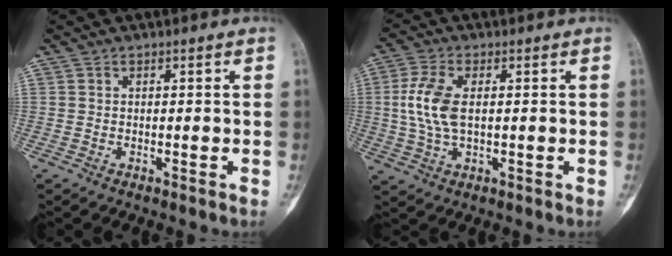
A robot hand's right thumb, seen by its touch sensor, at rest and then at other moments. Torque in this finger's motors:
{"motor_torque": [1.03, 0.90, 0.54, -0.48, 0.28]}